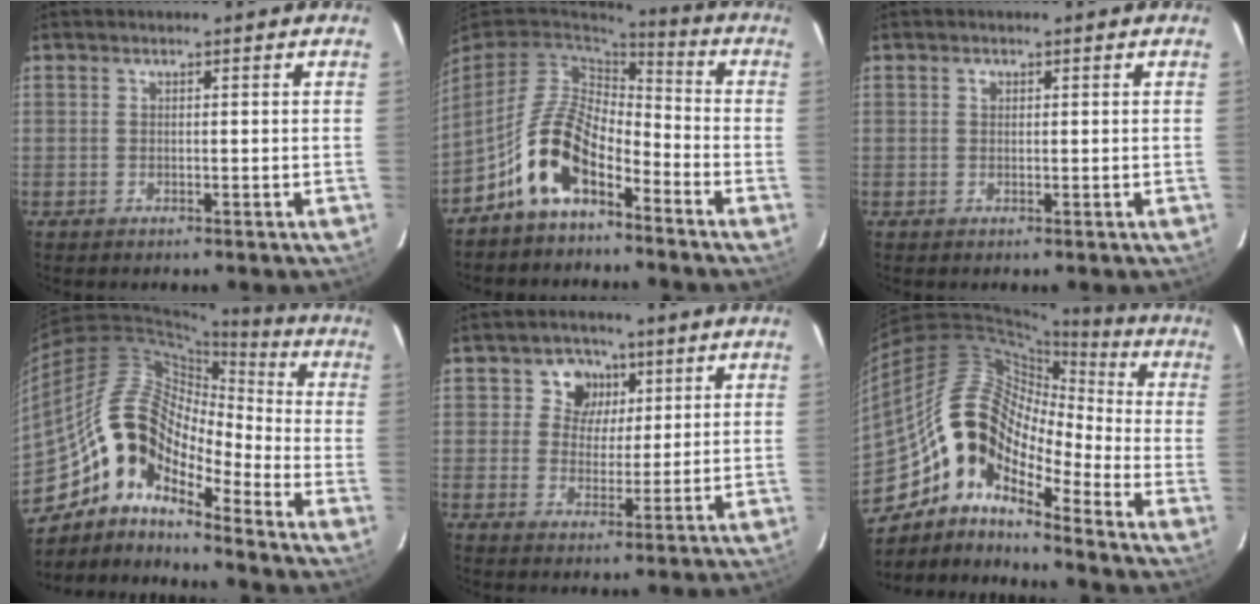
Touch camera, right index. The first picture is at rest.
{"total": 11.8, "force": [-6.6, 5.8, 7.8], "torque": [-0.162, 0.012, -0.127]}
{"total": 0.8, "force": [0.3, 0.7, 0.3], "torque": [-0.004, 0.004, 0.004]}
{"total": 14.8, "force": [-9.4, 7.1, 8.9], "torque": [-0.148, 0.010, -0.195]}
{"total": 6.4, "force": [2.3, 5.8, 1.5], "torque": [-0.019, 0.003, 0.035]}
{"total": 14.9, "force": [-8.2, 7.5, 9.9], "torque": [-0.163, 0.007, -0.172]}